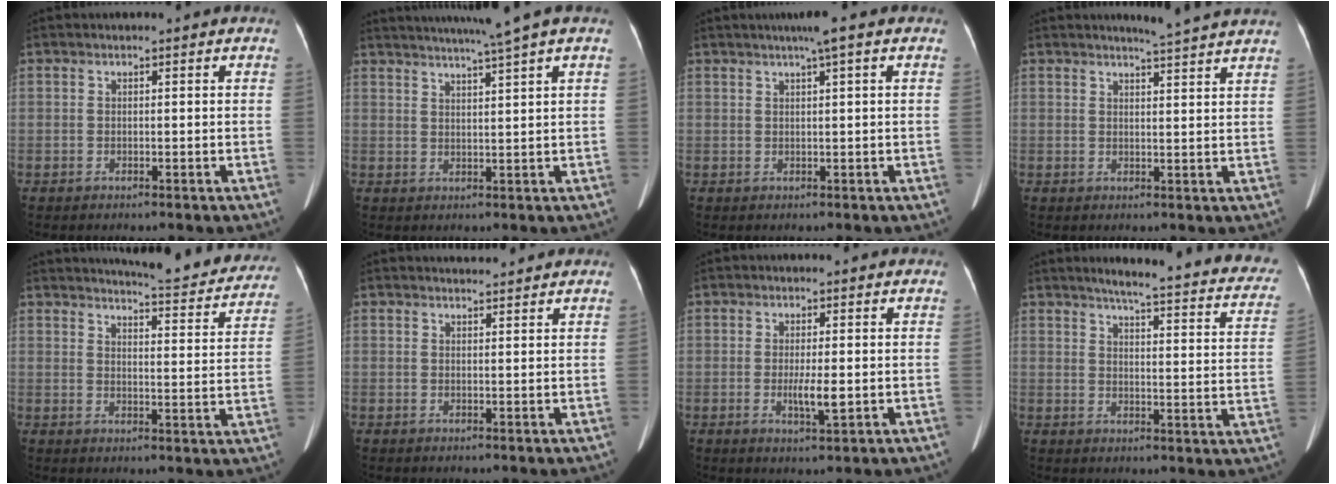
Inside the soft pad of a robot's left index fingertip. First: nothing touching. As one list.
[{"total": 8.6, "force": [6.9, -1.9, 4.7], "torque": [-0.072, 0.008, 0.095]}, {"total": 3.3, "force": [1.9, -0.5, 2.6], "torque": [-0.044, 0.012, 0.032]}, {"total": 6.5, "force": [6.1, -0.8, 2.2], "torque": [-0.037, 0.001, 0.065]}, {"total": 17.0, "force": [15.9, 2.1, 5.5], "torque": [-0.063, -0.050, 0.179]}, {"total": 3.2, "force": [3.1, 0.4, 0.6], "torque": [-0.014, 0.015, 0.042]}, {"total": 3.3, "force": [-0.4, 0.5, 3.3], "torque": [-0.063, -0.006, -0.005]}, {"total": 23.0, "force": [19.8, 2.9, 11.3], "torque": [-0.131, -0.037, 0.216]}]